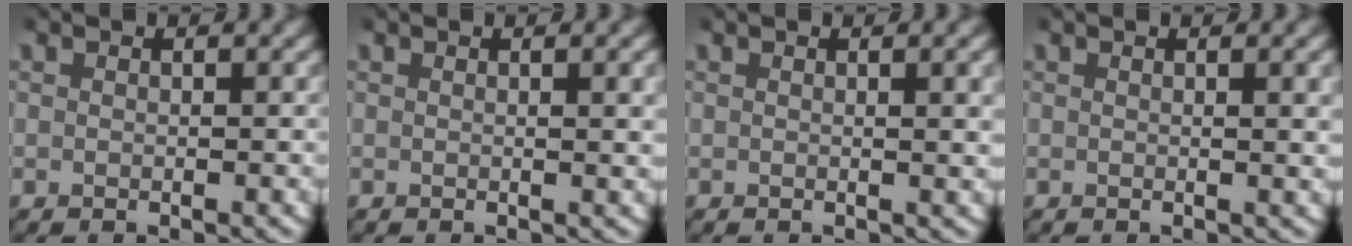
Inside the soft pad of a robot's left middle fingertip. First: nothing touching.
{"total": 1.4, "force": [0.6, 0.0, 1.2], "torque": [-0.013, 0.004, 0.008]}
{"total": 1.7, "force": [0.7, 0.1, 1.5], "torque": [-0.015, 0.004, 0.009]}
{"total": 1.3, "force": [0.6, 0.0, 1.2], "torque": [-0.013, 0.003, 0.008]}